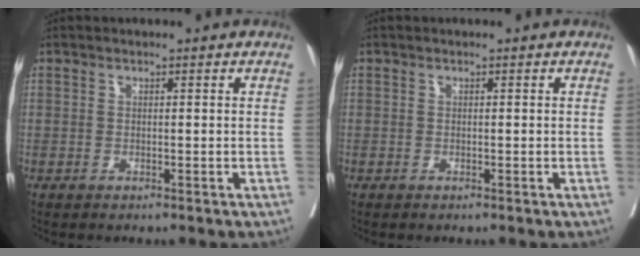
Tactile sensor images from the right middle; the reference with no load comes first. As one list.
[{"total": 0.0}]